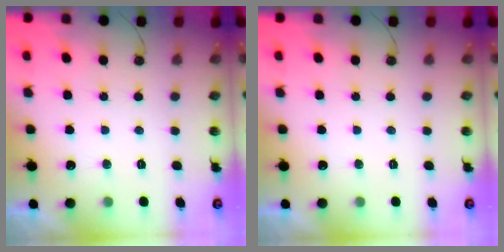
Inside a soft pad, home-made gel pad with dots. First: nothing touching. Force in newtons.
{"total": 0.0}